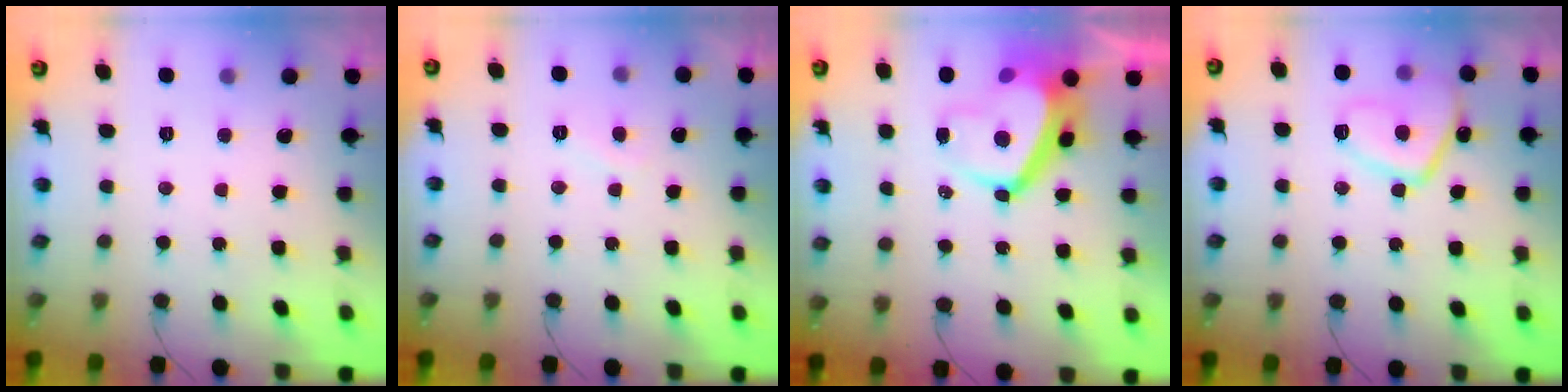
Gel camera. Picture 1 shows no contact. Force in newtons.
{"total": 1.8, "press": 1.6, "slide": 0.6}
{"total": 7.6, "press": 7.5, "slide": 0.9}
{"total": 11.0, "press": 10.9, "slide": 1.3}